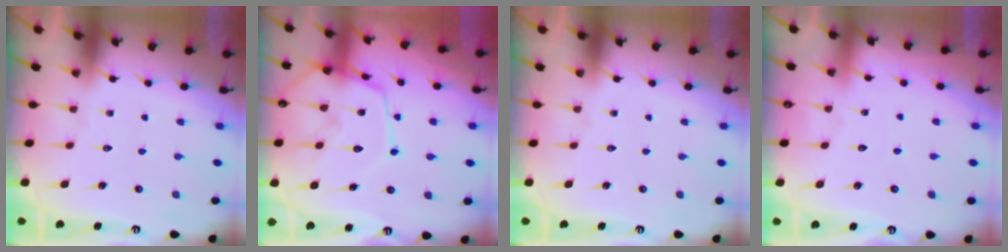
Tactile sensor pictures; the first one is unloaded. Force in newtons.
{"total": 13.7, "press": 13.6, "slide": 1.3}
{"total": 0.0}
{"total": 1.5, "press": 1.5, "slide": 0.2}